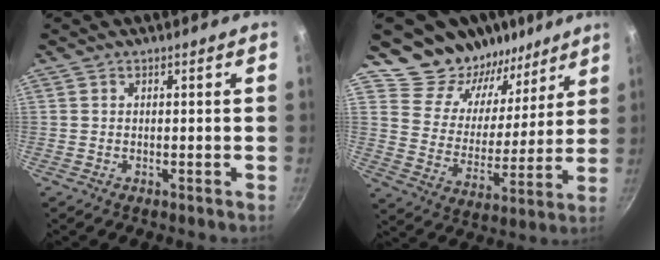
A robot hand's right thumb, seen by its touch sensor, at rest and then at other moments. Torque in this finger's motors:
{"motor_torque": [-0.09, 0.13, -0.19, 0.24, 0.00]}